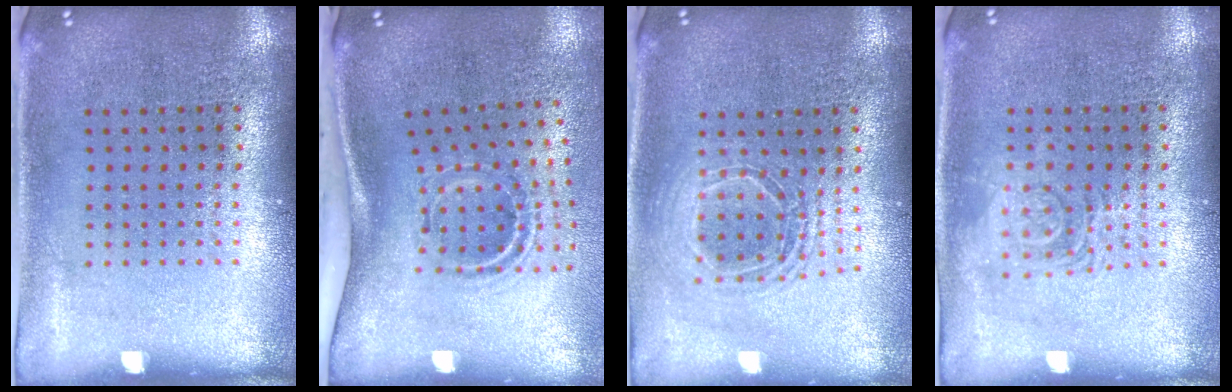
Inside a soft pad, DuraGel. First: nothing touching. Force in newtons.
{"total": 2.2, "press": 1.2, "slide": 1.8}
{"total": 1.7, "press": 1.5, "slide": 0.9}
{"total": 1.2, "press": 1.2, "slide": 0.2}